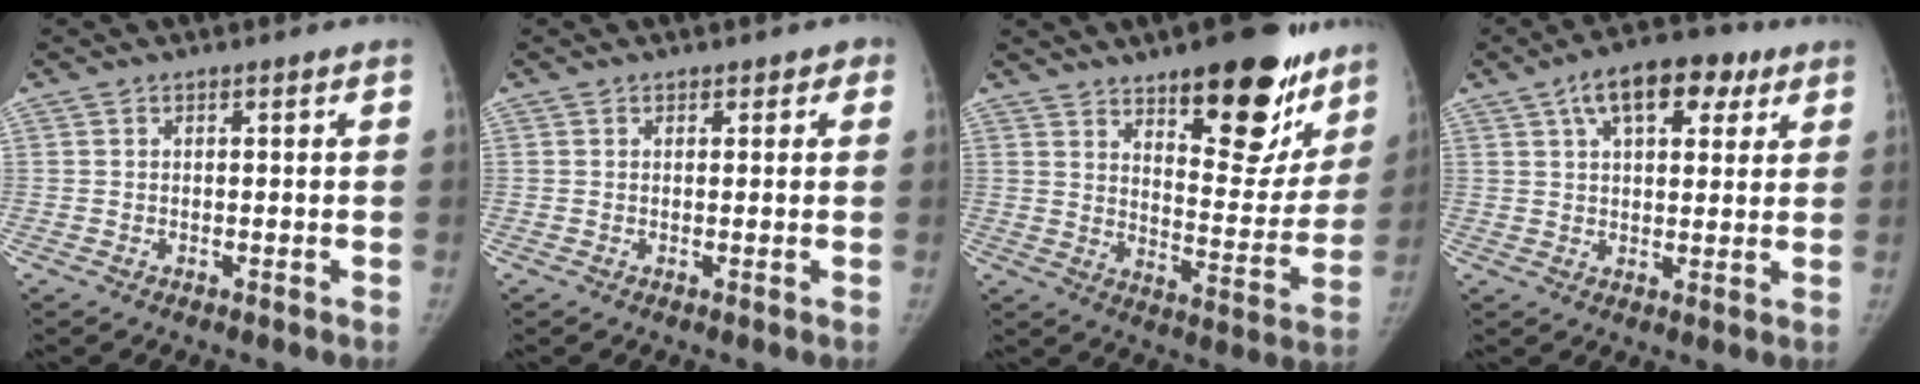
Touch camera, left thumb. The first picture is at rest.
{"total": 1.5, "force": [0.8, 1.2, 0.3], "torque": [0.021, 0.000, 0.002]}
{"total": 21.8, "force": [13.6, 8.5, 14.8], "torque": [-0.138, -0.082, 0.195]}
{"total": 12.7, "force": [6.2, 6.7, 8.9], "torque": [-0.101, 0.006, 0.090]}